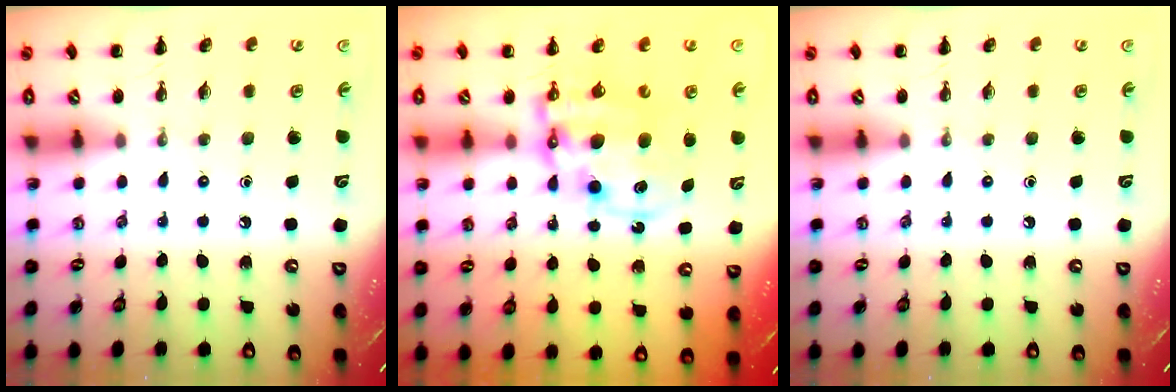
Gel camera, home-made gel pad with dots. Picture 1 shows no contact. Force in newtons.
{"total": 12.4, "press": 12.1, "slide": 2.9}
{"total": 0.0}